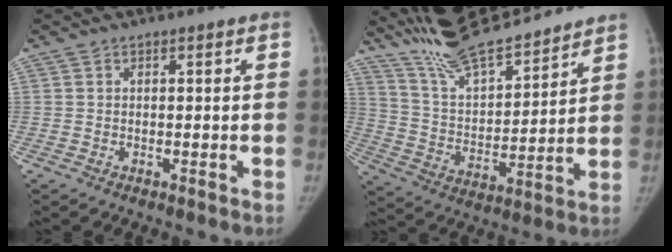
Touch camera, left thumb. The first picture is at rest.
{"total": 17.1, "force": [15.6, 3.2, 6.2], "torque": [-0.088, -0.073, 0.286]}